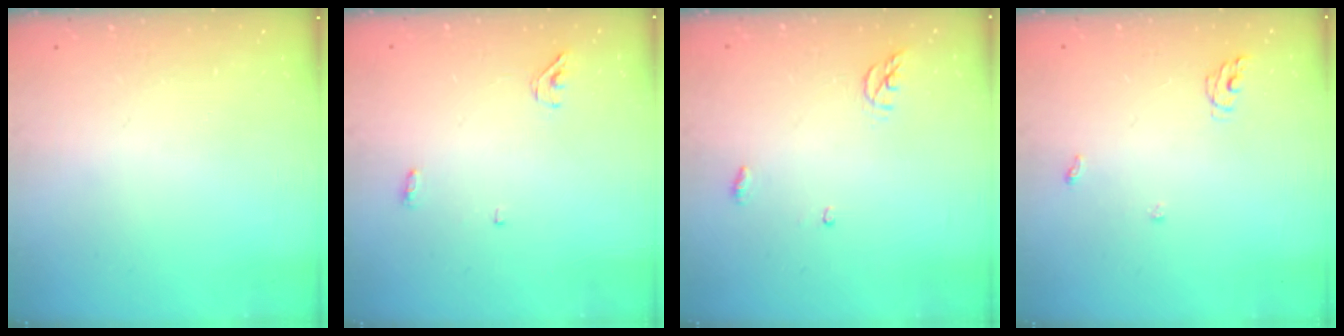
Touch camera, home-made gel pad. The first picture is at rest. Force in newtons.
{"total": 3.6, "press": 3.5, "slide": 0.9}
{"total": 4.0, "press": 3.9, "slide": 0.4}
{"total": 4.6, "press": 4.6, "slide": 0.5}